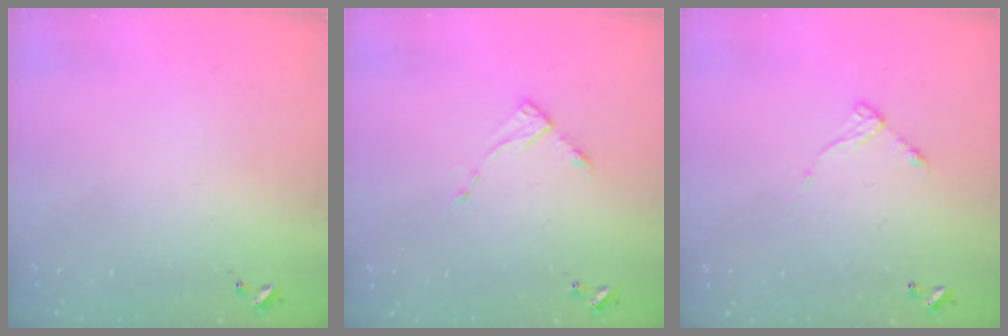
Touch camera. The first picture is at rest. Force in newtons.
{"total": 2.8, "press": 2.8, "slide": 0.4}
{"total": 7.1, "press": 7.1, "slide": 0.5}